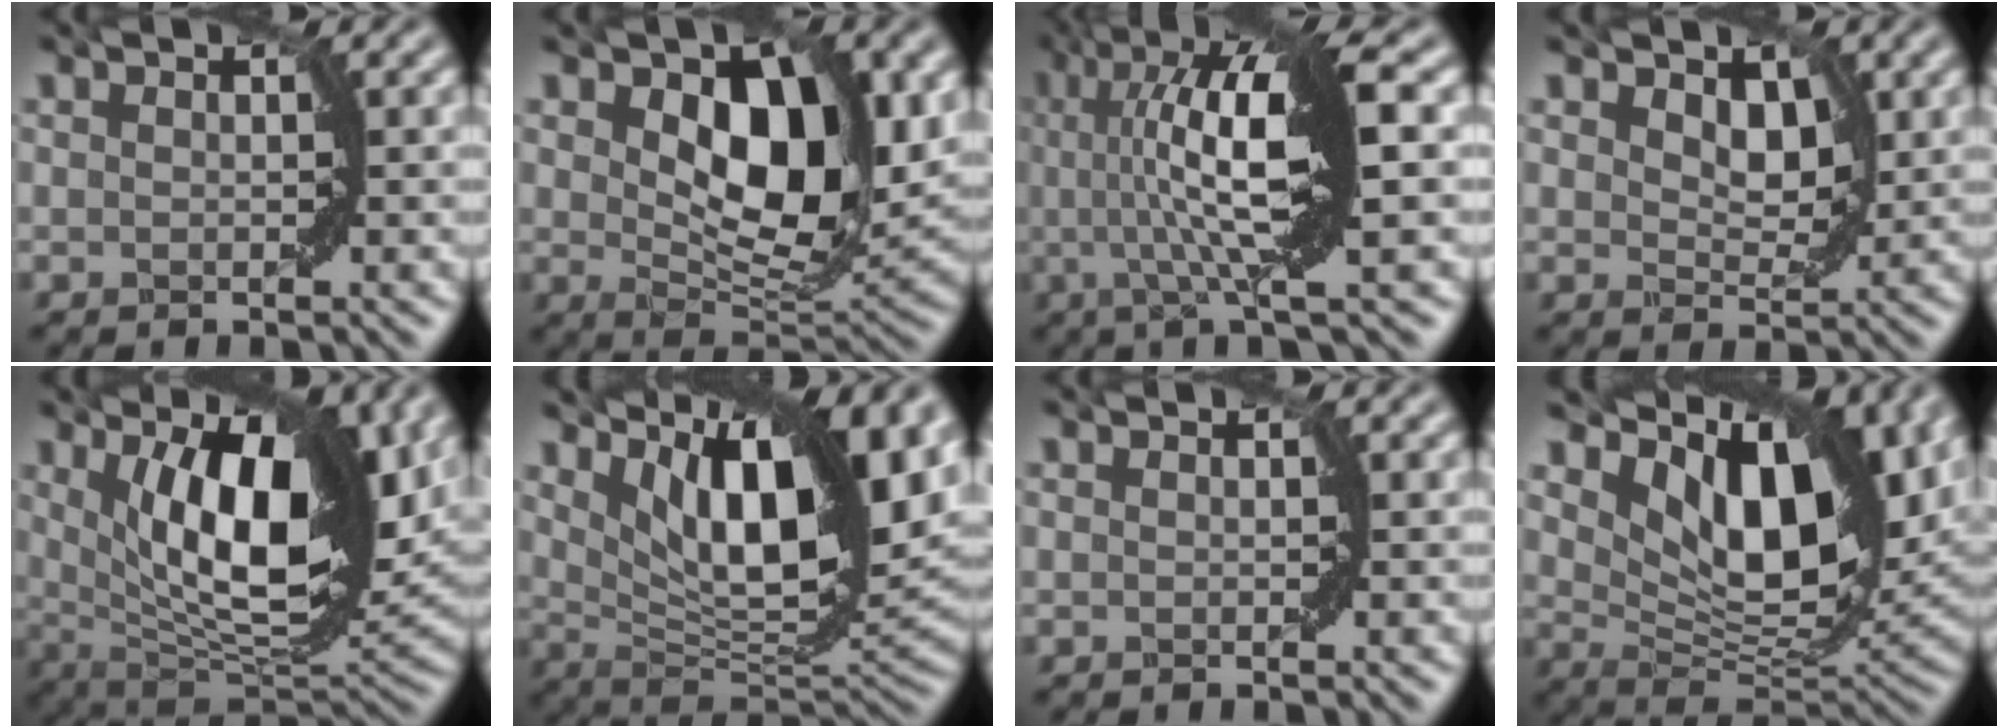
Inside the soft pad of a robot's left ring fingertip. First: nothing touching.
{"total": 9.2, "force": [2.3, 5.1, 7.3], "torque": [-0.116, -0.013, 0.042]}
{"total": 10.5, "force": [1.2, 2.1, 10.3], "torque": [-0.160, 0.006, 0.021]}
{"total": 3.3, "force": [1.2, 2.0, 2.2], "torque": [-0.041, -0.005, 0.021]}
{"total": 12.7, "force": [3.4, 5.1, 11.1], "torque": [-0.160, -0.008, 0.056]}
{"total": 13.0, "force": [5.7, 4.8, 10.6], "torque": [-0.155, -0.002, 0.104]}
{"total": 0.0}
{"total": 13.0, "force": [5.8, 6.6, 9.6], "torque": [-0.159, -0.004, 0.114]}